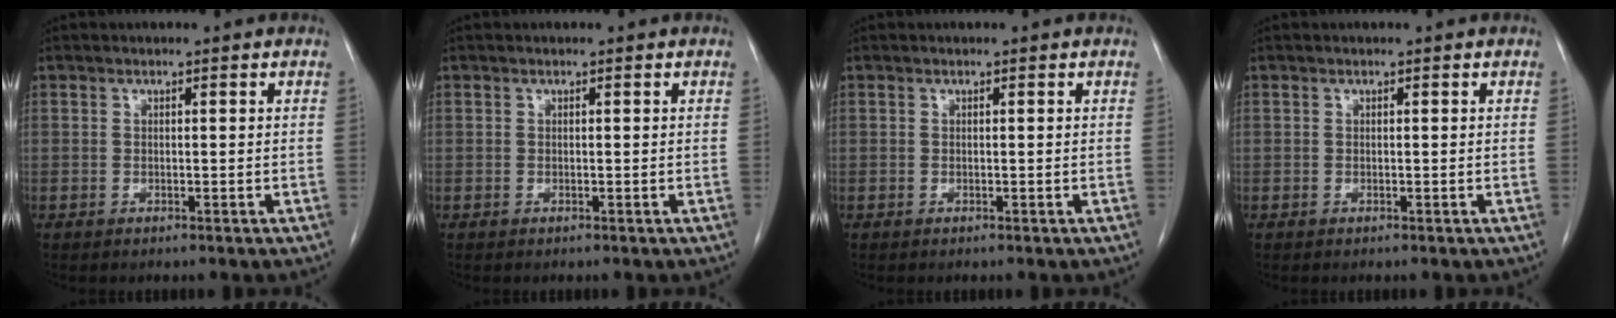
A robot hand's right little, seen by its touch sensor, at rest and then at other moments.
{"total": 0.0}
{"total": 0.0}
{"total": 0.0}